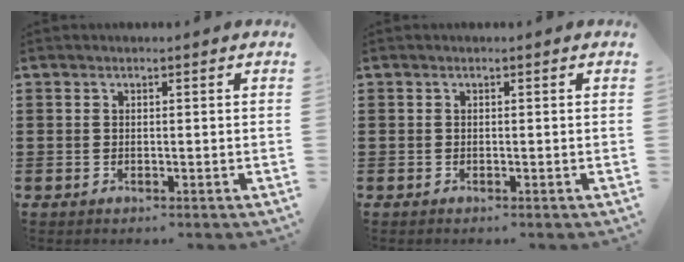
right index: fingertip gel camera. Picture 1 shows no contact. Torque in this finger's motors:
{"motor_torque": [-0.18, 0.48, 0.03, 0.01]}